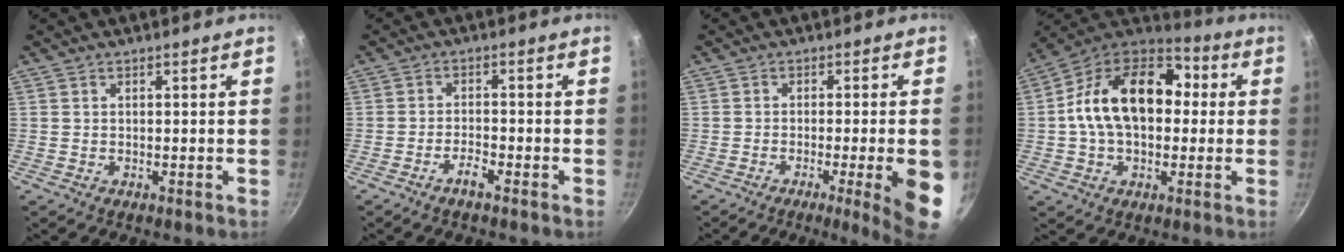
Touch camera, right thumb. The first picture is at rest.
{"total": 2.8, "force": [-2.0, 0.4, 1.9], "torque": [-0.036, 0.016, -0.038]}
{"total": 10.7, "force": [-3.2, 0.9, 10.2], "torque": [-0.127, 0.007, -0.038]}
{"total": 20.6, "force": [1.6, 13.8, 15.3], "torque": [-0.229, 0.040, 0.009]}